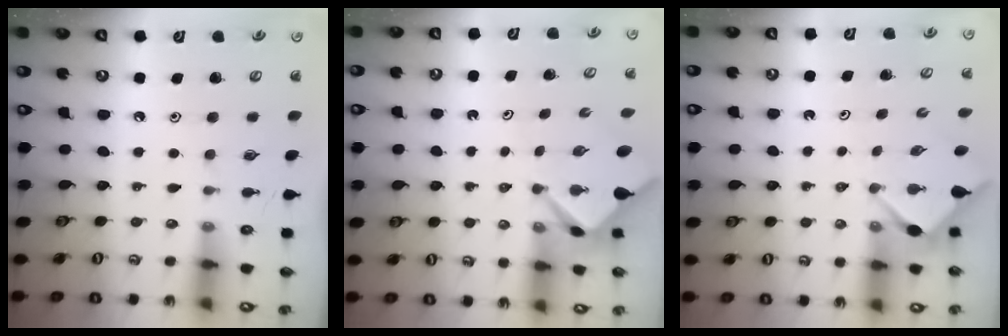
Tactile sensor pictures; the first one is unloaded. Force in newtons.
{"total": 3.1, "press": 3.0, "slide": 0.4}
{"total": 2.8, "press": 2.8, "slide": 0.3}